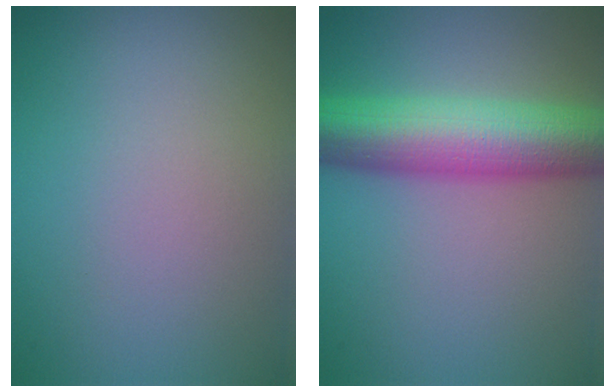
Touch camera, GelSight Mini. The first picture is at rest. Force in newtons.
{"total": 9.7, "press": 9.7, "slide": 0.1}